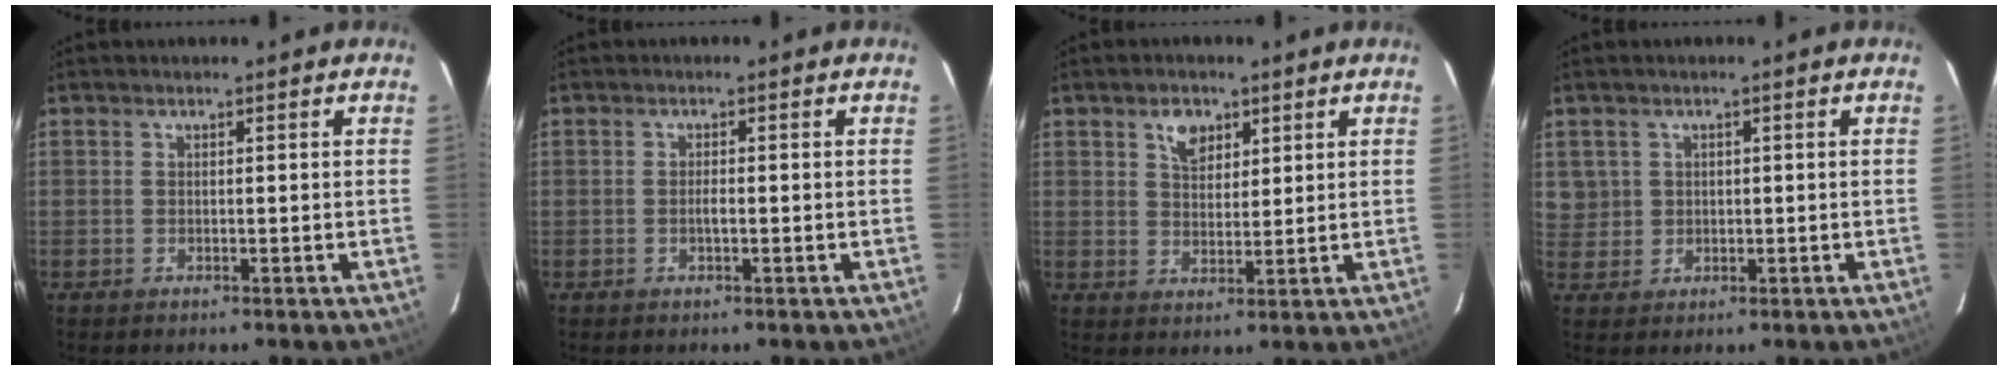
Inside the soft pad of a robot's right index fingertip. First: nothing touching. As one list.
[{"total": 1.2, "force": [-0.3, 0.3, 1.1], "torque": [-0.021, 0.001, -0.006]}, {"total": 5.0, "force": [2.7, 3.2, 2.6], "torque": [-0.033, 0.006, 0.050]}, {"total": 4.0, "force": [1.0, 3.8, 0.4], "torque": [0.001, 0.013, 0.025]}]